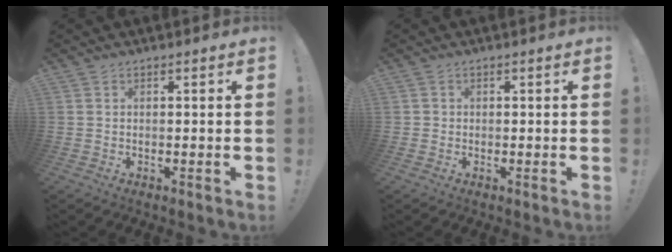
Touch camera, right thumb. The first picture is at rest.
{"total": 0.6, "force": [0.0, 0.6, 0.1], "torque": [-0.005, 0.003, 0.001]}